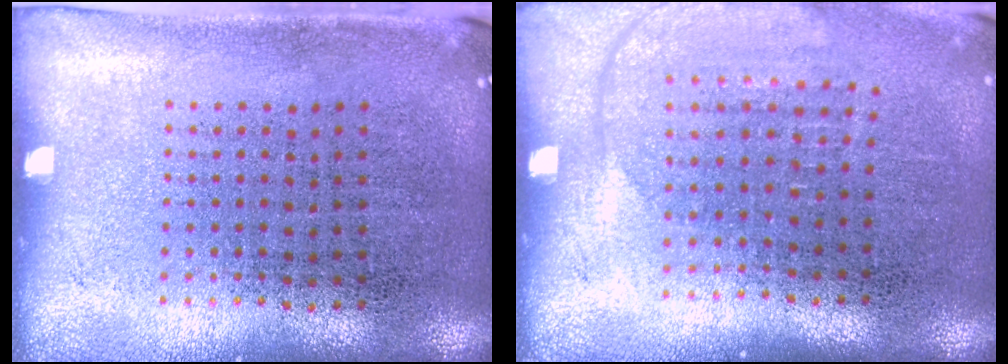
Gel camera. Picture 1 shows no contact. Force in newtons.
{"total": 1.3, "press": 1.1, "slide": 0.8}